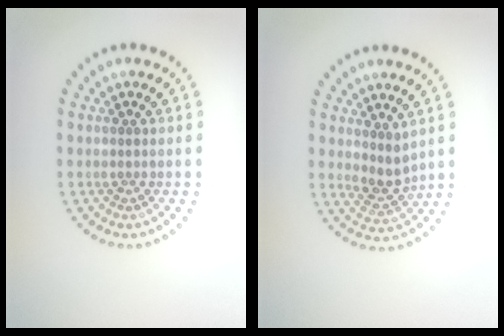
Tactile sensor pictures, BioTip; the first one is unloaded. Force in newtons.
{"total": 2.5, "press": 2.1, "slide": 1.5}